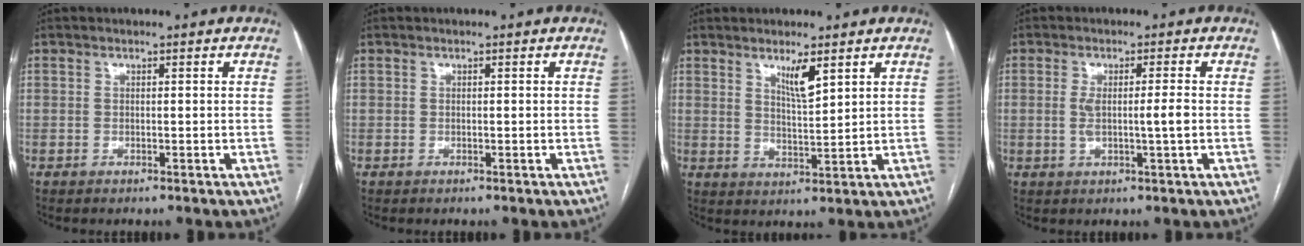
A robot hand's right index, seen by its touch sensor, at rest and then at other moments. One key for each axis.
{"total": 0.0}
{"total": 4.4, "fx": 2.7, "fy": 0.5, "fz": 3.4, "tx": -0.062, "ty": -0.010, "tz": 0.052}
{"total": 4.0, "fx": -0.2, "fy": 0.0, "fz": 4.0, "tx": -0.076, "ty": -0.001, "tz": 0.000}